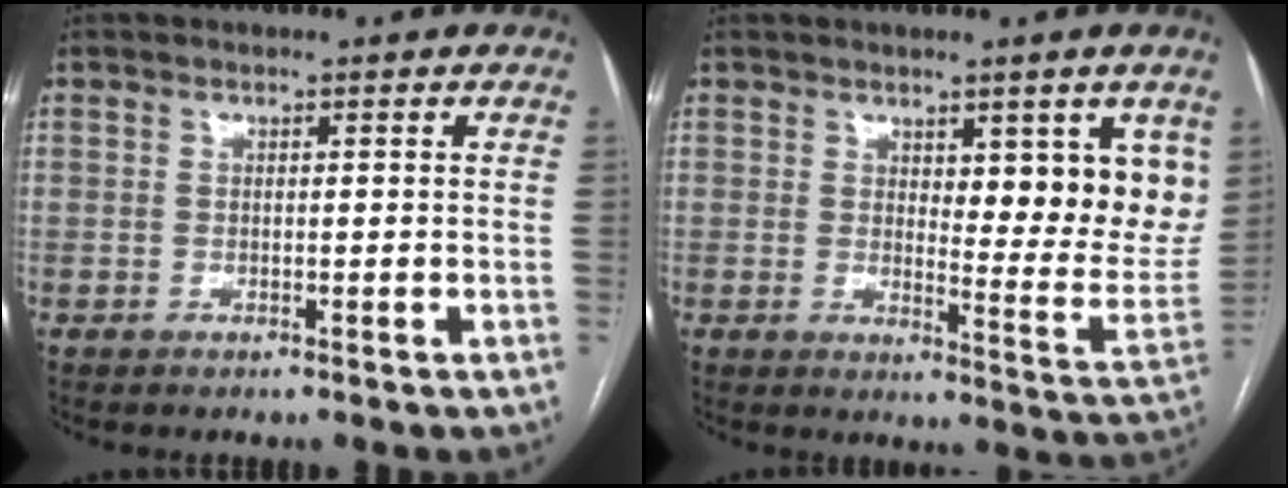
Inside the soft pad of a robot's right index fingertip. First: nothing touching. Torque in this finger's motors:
{"motor_torque": [0.31, 0.37, 0.17, 0.06]}